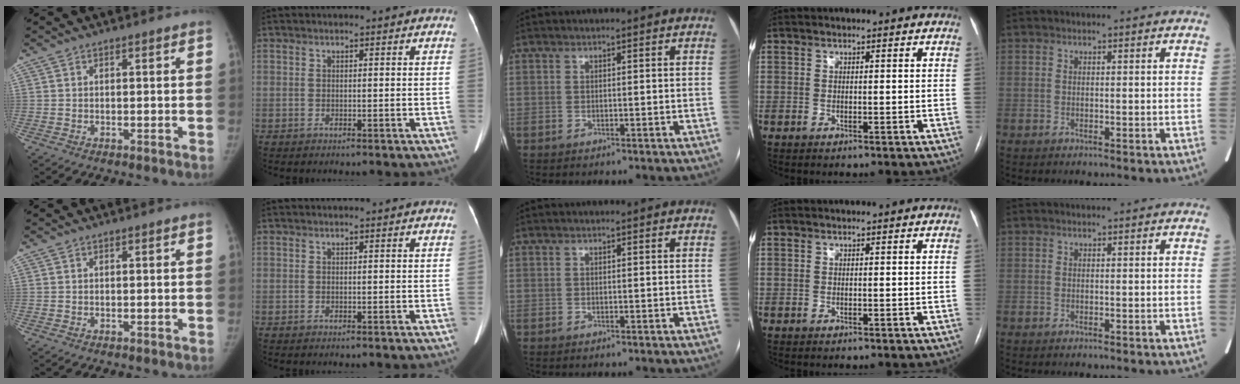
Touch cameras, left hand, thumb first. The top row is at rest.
{}